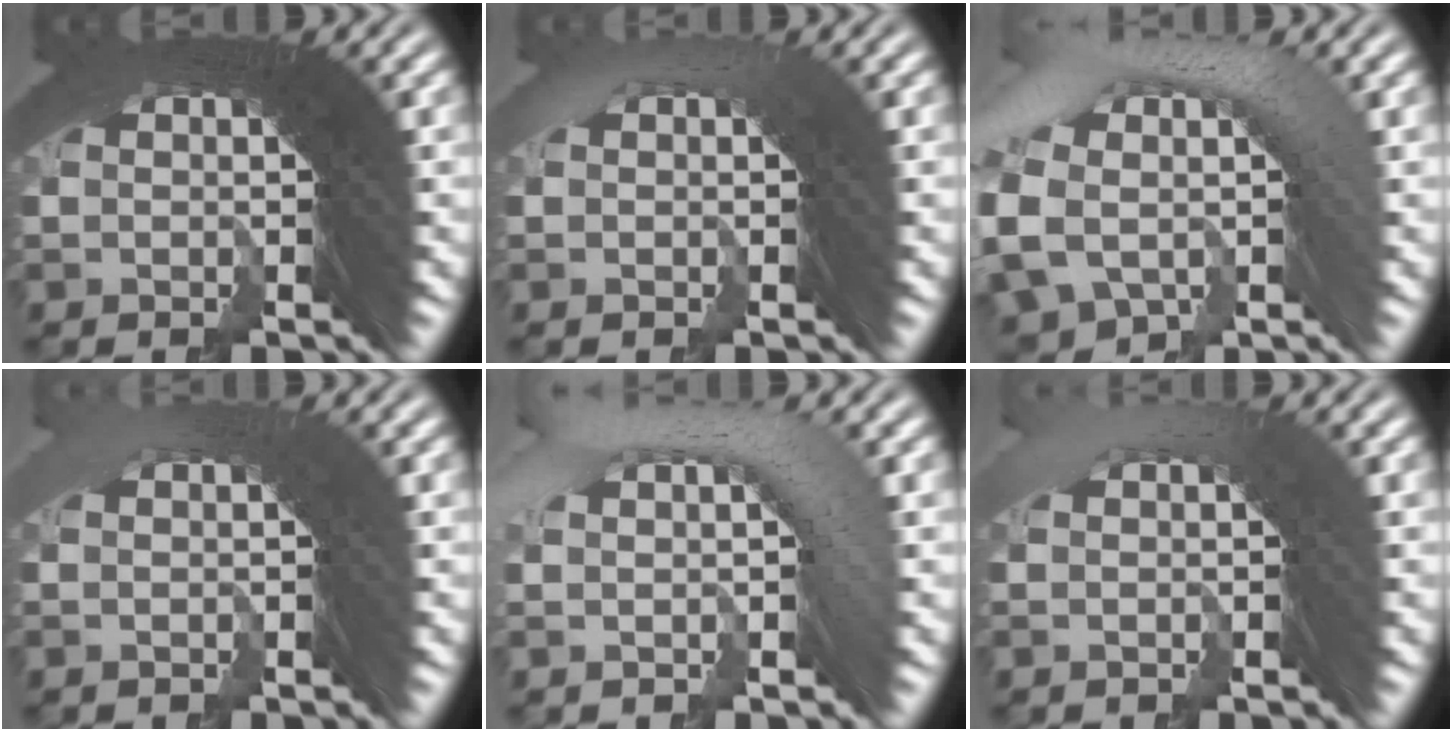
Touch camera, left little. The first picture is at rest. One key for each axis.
{"total": 0.9, "fx": -0.4, "fy": -0.7, "fz": -0.4, "tx": 0.017, "ty": 0.014, "tz": -0.010}
{"total": 4.9, "fx": -0.4, "fy": 3.1, "fz": 3.8, "tx": -0.076, "ty": 0.010, "tz": -0.008}
{"total": 0.6, "fx": -0.2, "fy": -0.5, "fz": -0.3, "tx": 0.015, "ty": 0.018, "tz": -0.005}
{"total": 3.0, "fx": 1.2, "fy": 0.7, "fz": 2.7, "tx": -0.039, "ty": 0.032, "tz": 0.013}
{"total": 0.7, "fx": 0.3, "fy": -0.6, "fz": 0.2, "tx": 0.010, "ty": 0.025, "tz": 0.001}